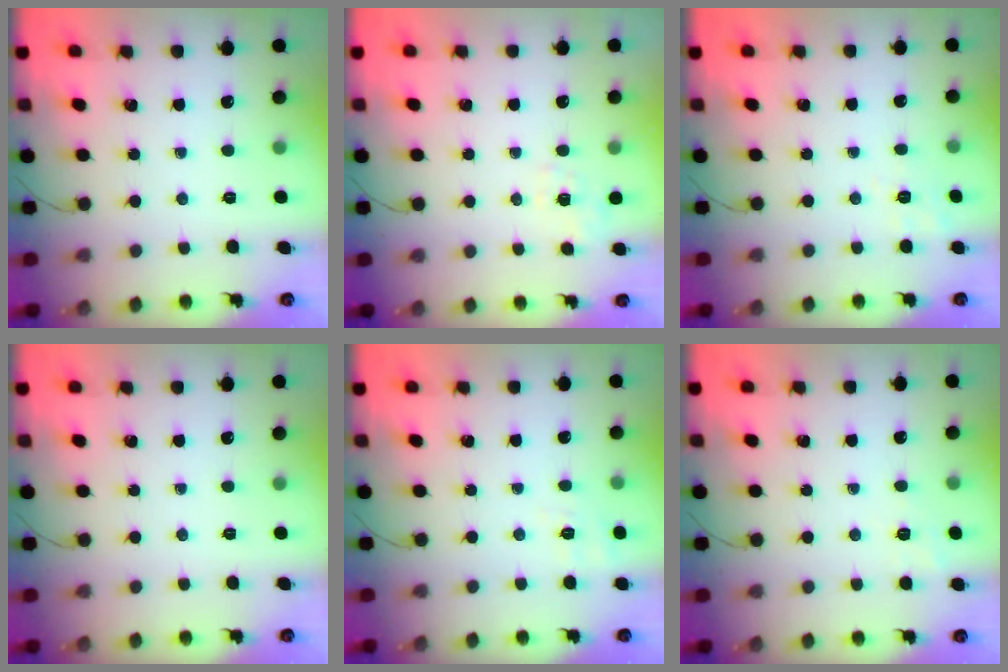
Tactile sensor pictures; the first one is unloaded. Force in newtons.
{"total": 2.3, "press": 1.6, "slide": 1.6}
{"total": 2.8, "press": 2.1, "slide": 1.9}
{"total": 0.0}
{"total": 5.6, "press": 5.2, "slide": 2.2}
{"total": 1.9, "press": 0.0, "slide": 1.9}